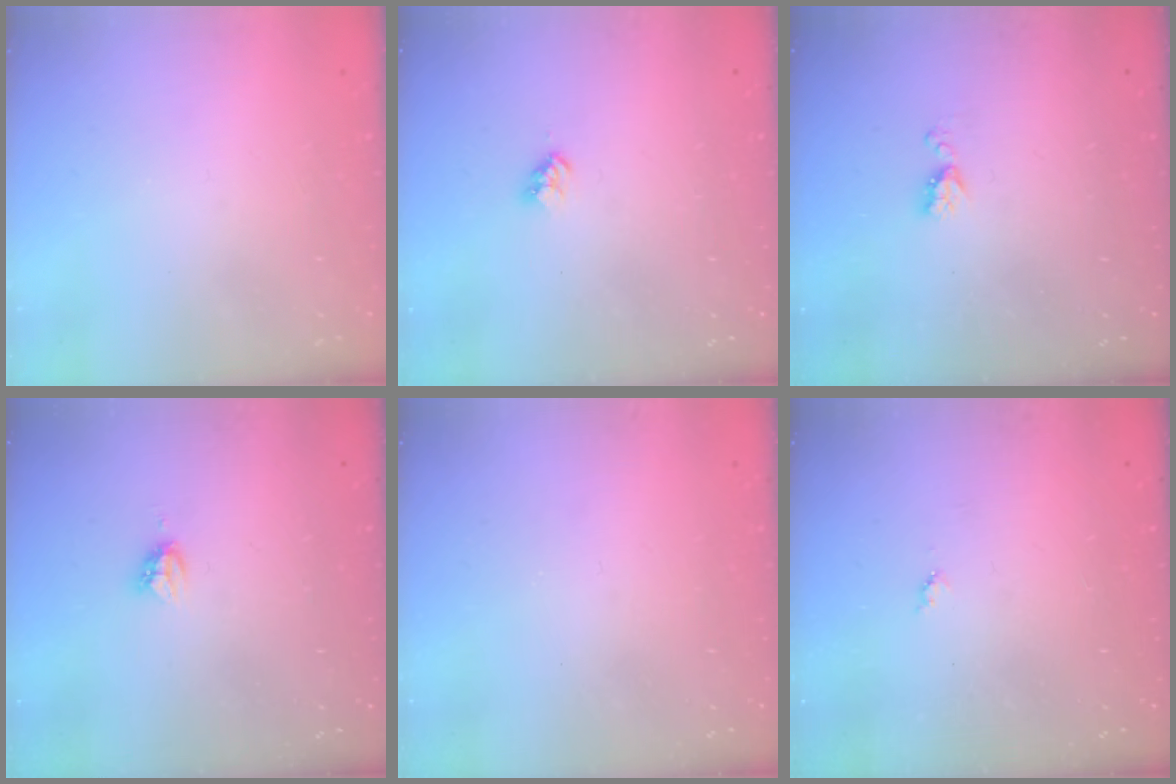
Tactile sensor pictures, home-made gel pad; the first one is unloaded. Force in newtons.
{"total": 2.8, "press": 2.8, "slide": 0.4}
{"total": 4.5, "press": 4.5, "slide": 0.5}
{"total": 4.0, "press": 3.9, "slide": 0.7}
{"total": 0.7, "press": 0.7, "slide": 0.1}
{"total": 3.9, "press": 3.9, "slide": 0.4}